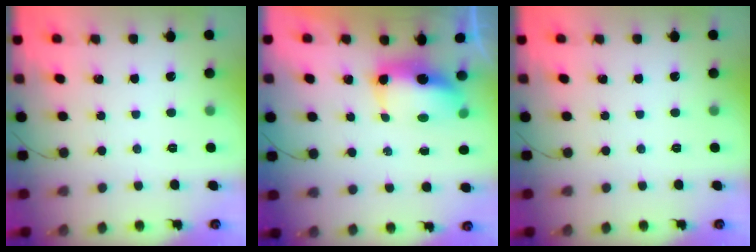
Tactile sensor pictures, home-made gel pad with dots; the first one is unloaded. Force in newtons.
{"total": 8.1, "press": 8.0, "slide": 1.5}
{"total": 0.0}